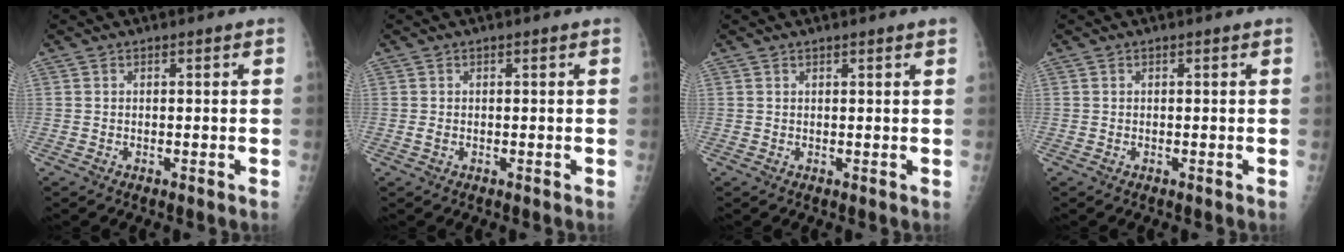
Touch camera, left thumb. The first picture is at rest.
{"total": 0.8, "force": [-0.1, 0.5, 0.6], "torque": [-0.015, -0.001, -0.001]}
{"total": 1.6, "force": [1.2, 0.0, 1.1], "torque": [-0.011, 0.001, 0.017]}
{"total": 0.0}